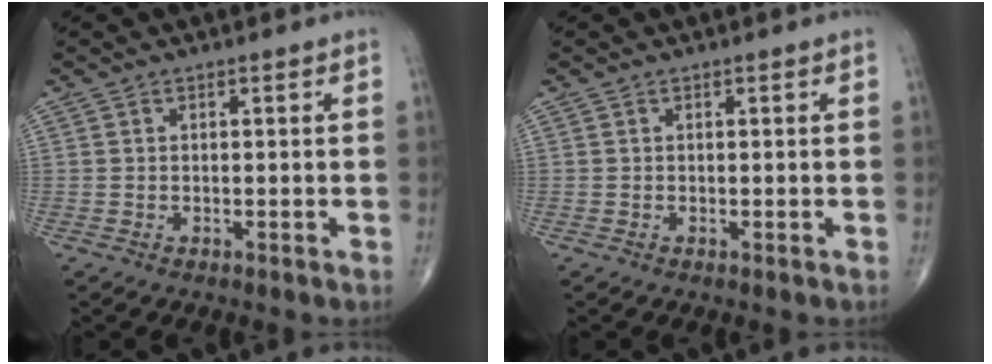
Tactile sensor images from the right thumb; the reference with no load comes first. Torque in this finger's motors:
{"motor_torque": [0.49, 0.19, -0.11, -0.21, 0.01]}